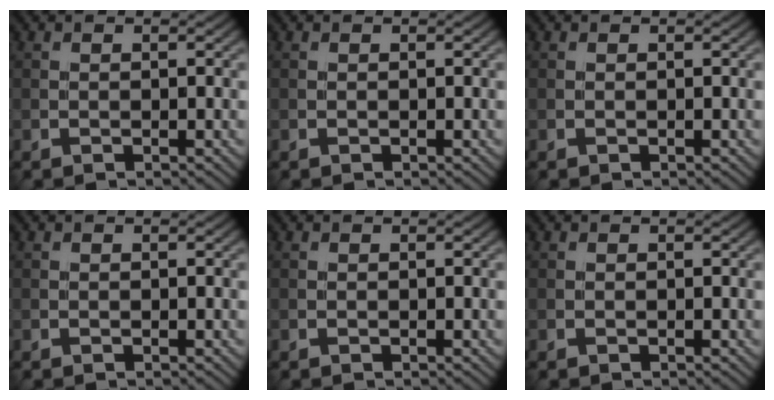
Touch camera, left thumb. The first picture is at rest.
{"total": 0.0}
{"total": 0.0}
{"total": 0.0}
{"total": 0.0}
{"total": 0.0}